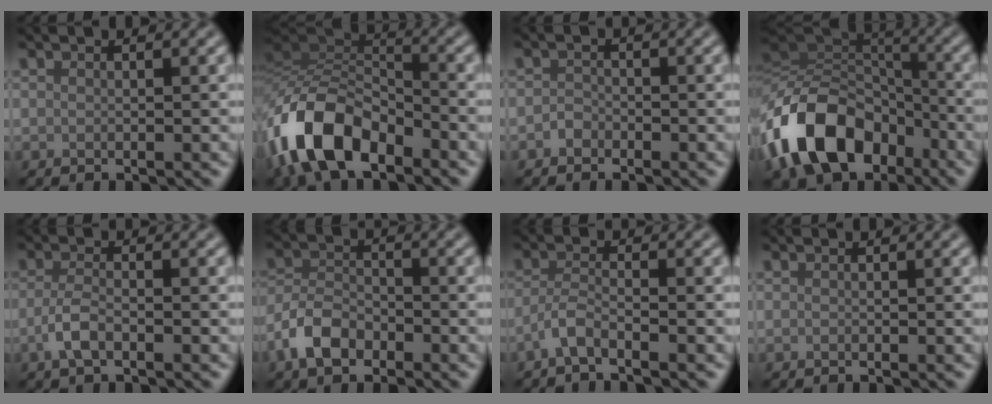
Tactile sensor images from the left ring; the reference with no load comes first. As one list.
[{"total": 10.0, "force": [-5.8, 5.1, 6.4], "torque": [-0.128, 0.004, -0.123]}, {"total": 1.0, "force": [-0.7, 0.6, 0.2], "torque": [0.000, 0.002, -0.015]}, {"total": 12.6, "force": [-6.1, 8.3, 7.3], "torque": [-0.145, 0.003, -0.124]}, {"total": 2.2, "force": [-1.0, 0.8, 1.8], "torque": [-0.039, 0.001, -0.026]}, {"total": 4.1, "force": [-2.5, 2.2, 2.4], "torque": [-0.042, 0.004, -0.059]}, {"total": 2.1, "force": [-1.5, 0.3, 1.4], "torque": [-0.030, -0.001, -0.041]}, {"total": 0.0}]